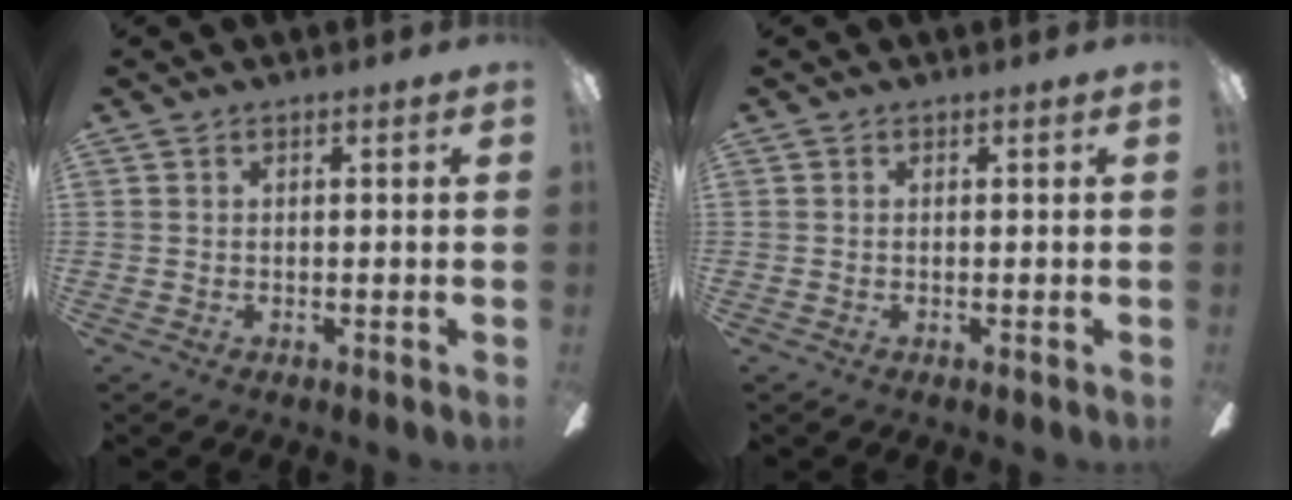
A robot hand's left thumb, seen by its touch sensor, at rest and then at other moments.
{"total": 0.0}